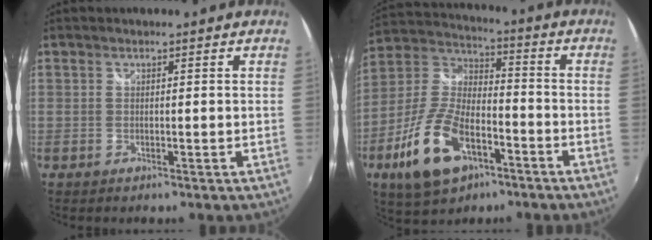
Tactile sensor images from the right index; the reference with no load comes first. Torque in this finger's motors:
{"motor_torque": [1.10, -1.04, 0.84, 0.21]}